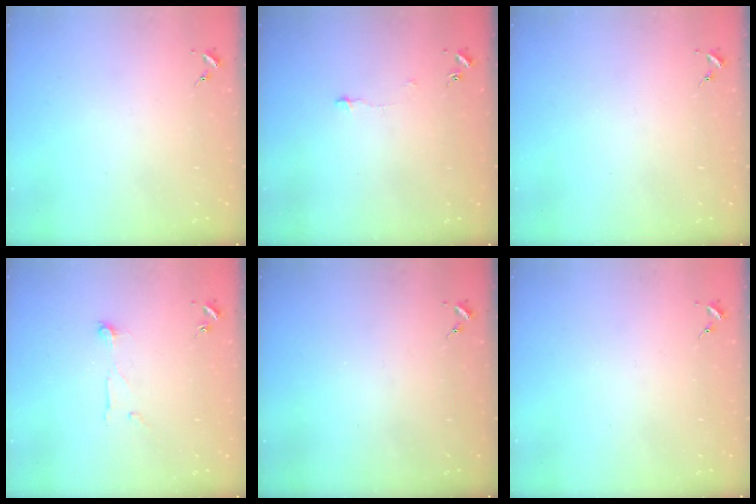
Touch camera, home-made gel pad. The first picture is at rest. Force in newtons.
{"total": 3.3, "press": 3.3, "slide": 0.3}
{"total": 0.0}
{"total": 6.1, "press": 6.1, "slide": 0.3}
{"total": 0.0}
{"total": 0.0}